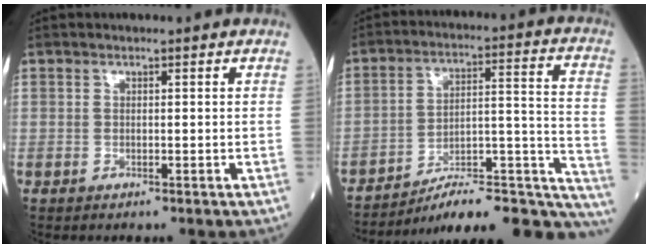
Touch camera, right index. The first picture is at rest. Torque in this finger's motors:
{"motor_torque": [-0.19, -1.94, -0.07, -0.13]}